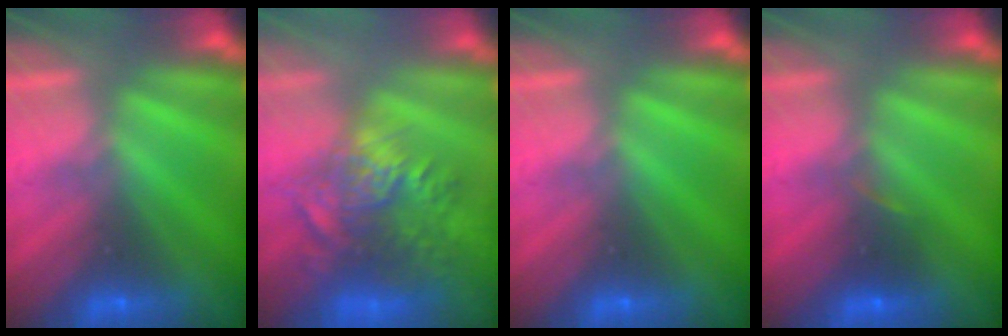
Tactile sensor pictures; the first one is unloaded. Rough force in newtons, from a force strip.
{"total": 7.9}
{"total": 0.0}
{"total": 2.6}